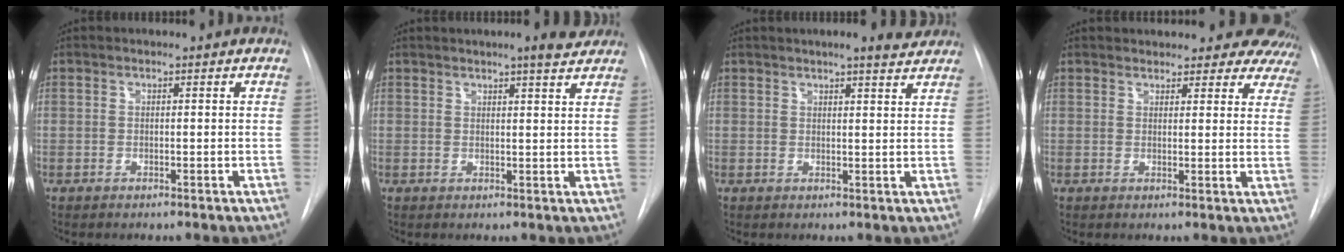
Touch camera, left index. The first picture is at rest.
{"total": 4.4, "force": [3.8, 0.2, 2.1], "torque": [-0.036, 0.000, 0.043]}
{"total": 5.4, "force": [4.8, 0.6, 2.4], "torque": [-0.037, 0.004, 0.052]}
{"total": 16.9, "force": [15.5, 6.0, 3.3], "torque": [-0.027, -0.011, 0.160]}